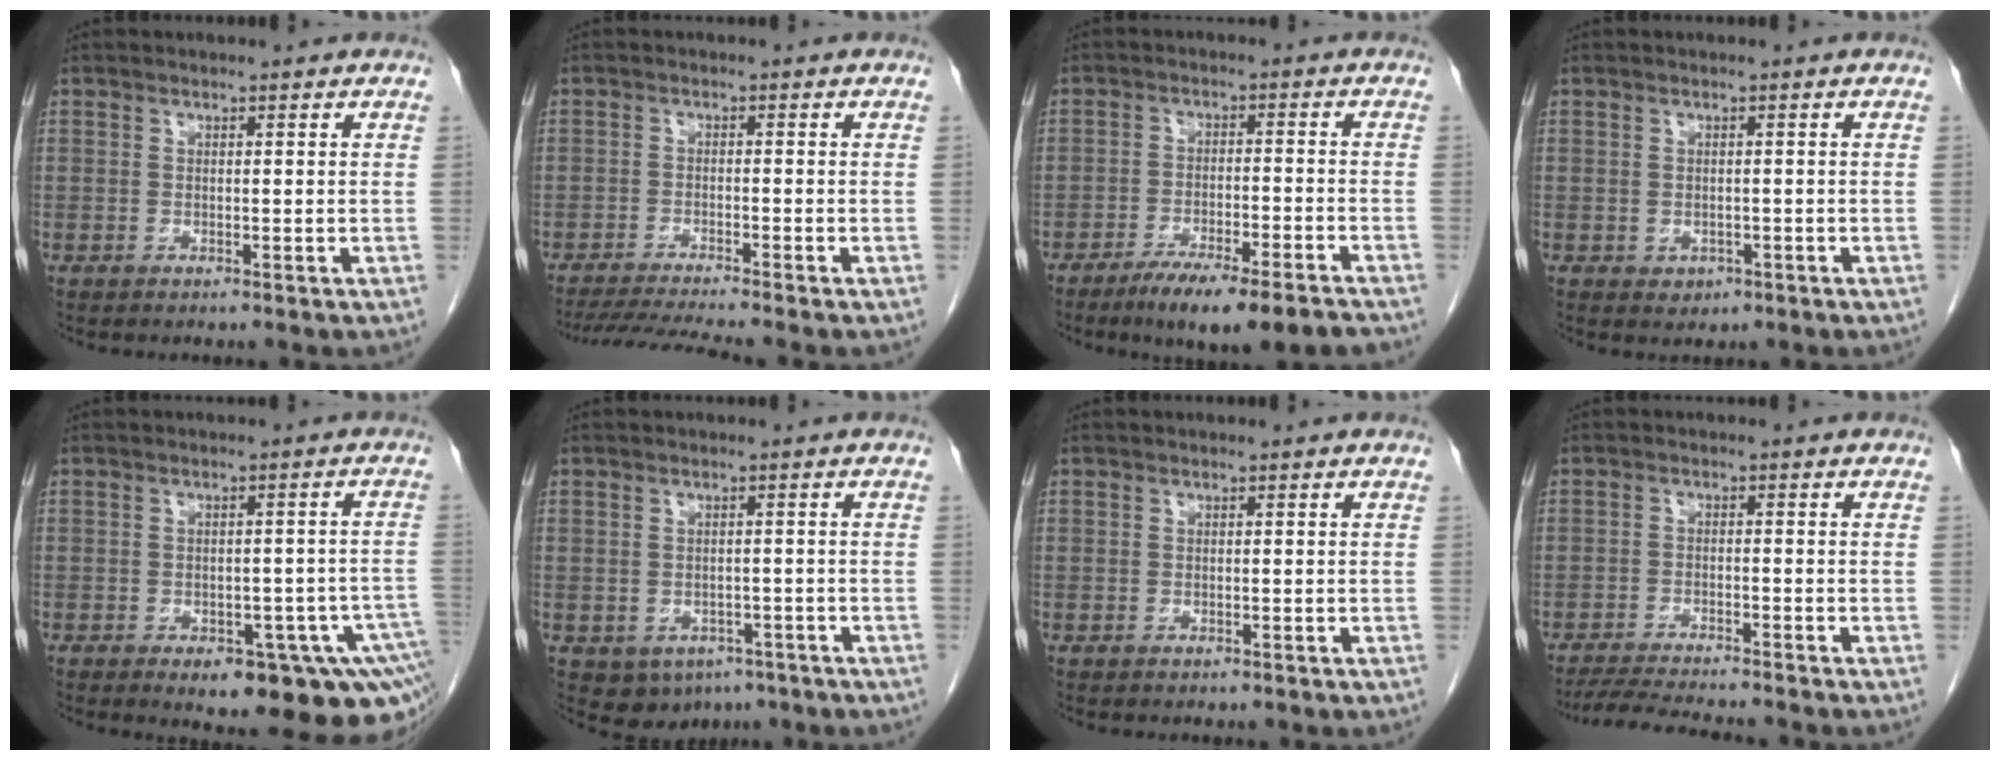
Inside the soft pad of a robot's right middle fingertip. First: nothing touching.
{"total": 6.9, "force": [-6.2, -1.4, 2.8], "torque": [-0.042, -0.020, -0.106]}
{"total": 12.7, "force": [-10.1, 1.4, 7.5], "torque": [-0.096, -0.010, -0.152]}
{"total": 1.5, "force": [-0.6, 1.2, 0.6], "torque": [-0.009, 0.003, -0.001]}
{"total": 14.2, "force": [-7.9, 4.6, 10.8], "torque": [-0.068, 0.009, -0.089]}
{"total": 6.1, "force": [-3.5, 4.5, 2.2], "torque": [-0.023, 0.006, -0.035]}
{"total": 0.0}
{"total": 8.6, "force": [-7.9, 0.4, 3.5], "torque": [-0.055, -0.017, -0.125]}